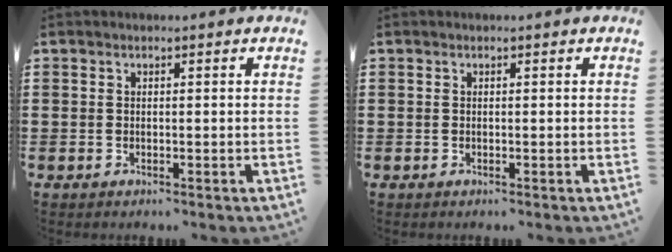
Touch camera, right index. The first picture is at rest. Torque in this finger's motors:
{"motor_torque": [-0.16, 1.60, 0.00, 0.00]}